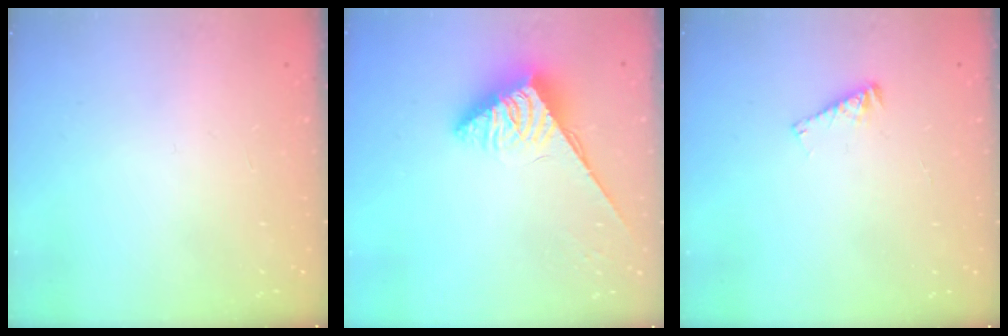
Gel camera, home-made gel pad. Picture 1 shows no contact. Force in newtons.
{"total": 4.9, "press": 4.9, "slide": 0.5}
{"total": 3.8, "press": 3.8, "slide": 0.3}